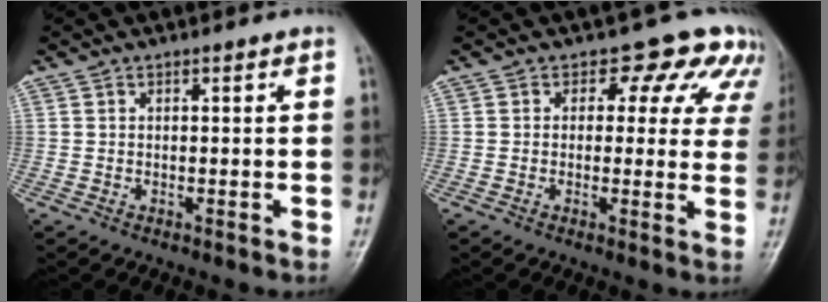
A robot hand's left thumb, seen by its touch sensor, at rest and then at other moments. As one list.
[{"total": 8.9, "force": [5.5, 5.8, 4.0], "torque": [0.005, -0.015, 0.040]}]